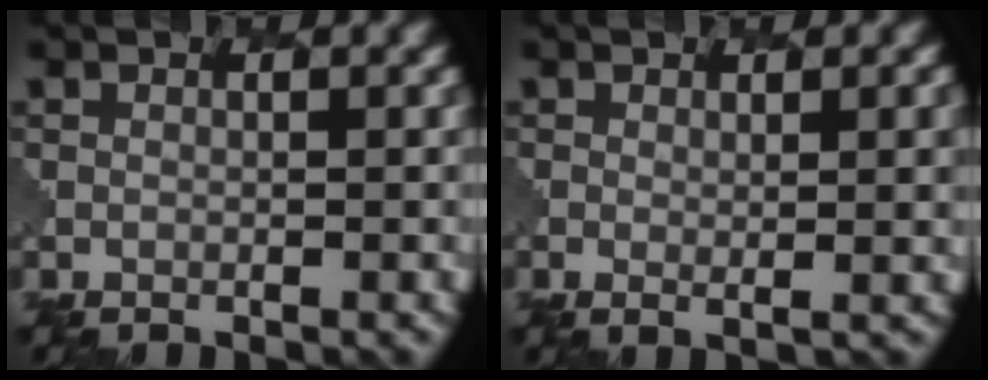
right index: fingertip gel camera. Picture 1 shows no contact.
{"total": 2.7, "force": [0.6, 0.7, 2.5], "torque": [-0.030, -0.001, 0.014]}